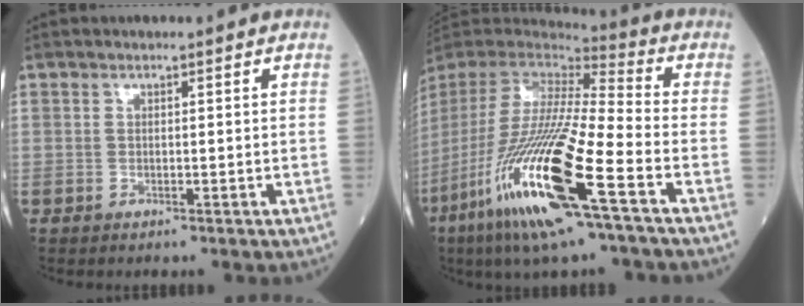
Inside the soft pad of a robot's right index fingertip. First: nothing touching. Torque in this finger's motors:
{"motor_torque": [1.94, -0.20, 1.05, 0.21]}